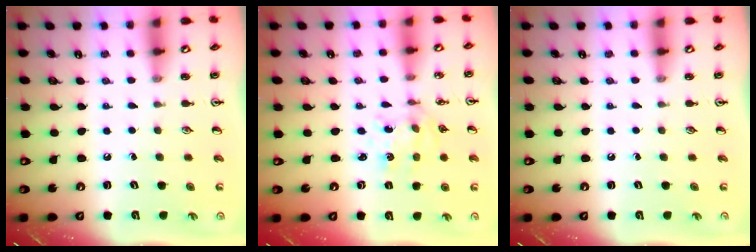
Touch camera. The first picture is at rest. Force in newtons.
{"total": 2.6, "press": 2.4, "slide": 0.9}
{"total": 0.0}